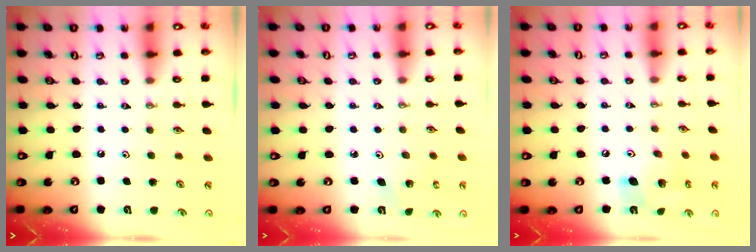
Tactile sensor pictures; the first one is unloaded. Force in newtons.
{"total": 3.0, "press": 3.0, "slide": 0.2}
{"total": 12.9, "press": 12.6, "slide": 2.5}